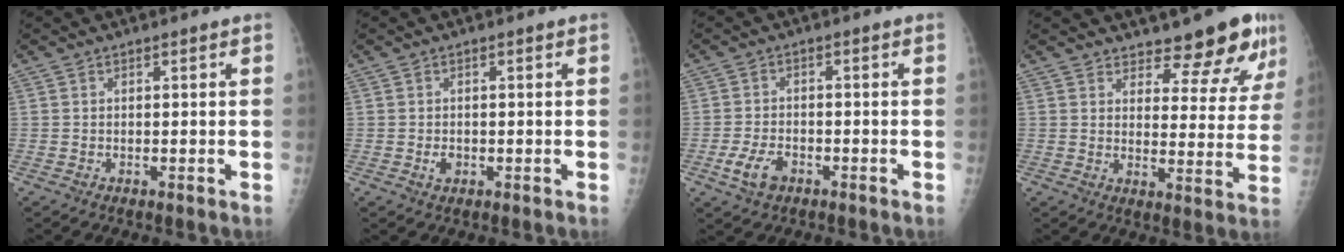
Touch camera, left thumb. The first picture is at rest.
{"total": 1.1, "force": [-0.1, 0.8, 0.8], "torque": [-0.006, 0.000, -0.001]}
{"total": 5.1, "force": [-2.5, 3.1, 3.2], "torque": [-0.062, 0.011, -0.045]}
{"total": 10.9, "force": [8.8, 3.5, 5.4], "torque": [-0.035, -0.068, 0.110]}